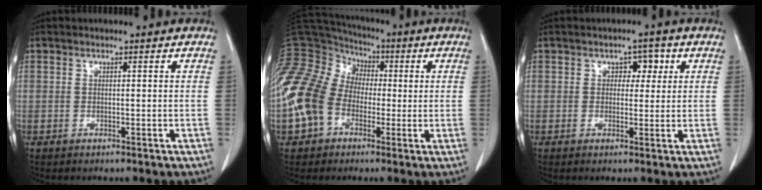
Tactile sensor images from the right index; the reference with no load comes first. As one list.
[{"total": 13.8, "force": [-2.2, 11.2, 7.8], "torque": [-0.199, 0.043, -0.044]}, {"total": 3.0, "force": [1.0, 2.0, 2.0], "torque": [-0.018, 0.011, 0.012]}]